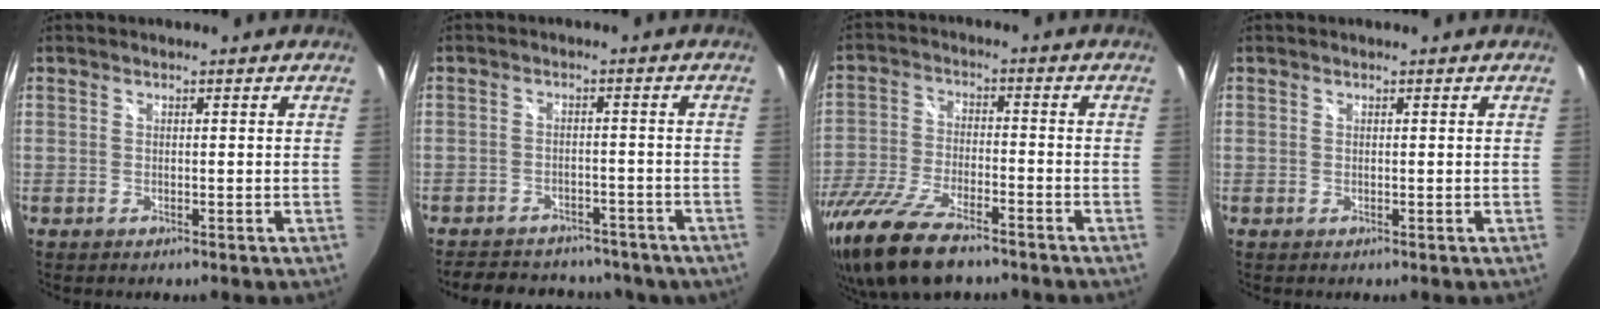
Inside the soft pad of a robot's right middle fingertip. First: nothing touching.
{"total": 17.0, "force": [-13.5, 7.8, 6.7], "torque": [-0.141, 0.013, -0.165]}
{"total": 18.0, "force": [-13.4, 5.7, 10.7], "torque": [-0.237, -0.049, -0.246]}
{"total": 0.0}